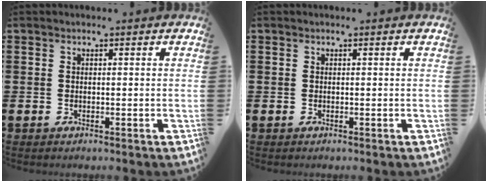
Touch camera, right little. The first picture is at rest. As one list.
[{"total": 0.0}]